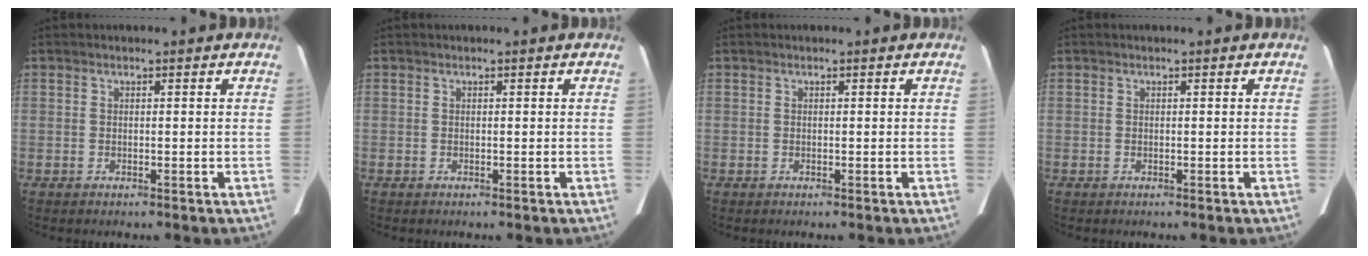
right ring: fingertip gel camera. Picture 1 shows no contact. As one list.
[{"total": 0.0}, {"total": 0.0}, {"total": 0.0}]